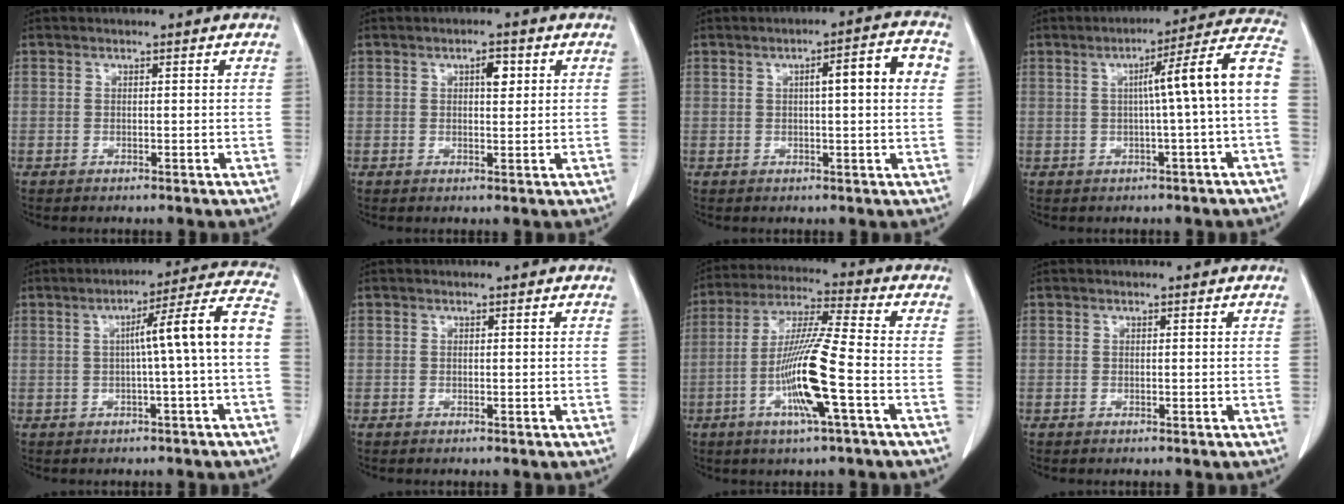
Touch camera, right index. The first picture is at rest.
{"total": 2.5, "force": [0.9, 1.0, 2.1], "torque": [-0.034, 0.000, 0.014]}
{"total": 6.8, "force": [1.3, 0.6, 6.6], "torque": [-0.093, 0.019, 0.012]}
{"total": 11.0, "force": [-0.1, -1.3, 10.9], "torque": [-0.144, 0.027, -0.006]}
{"total": 10.3, "force": [-0.5, -1.3, 10.2], "torque": [-0.140, 0.024, -0.009]}
{"total": 0.0}
{"total": 12.6, "force": [-3.8, -0.2, 12.0], "torque": [-0.237, -0.007, -0.077]}
{"total": 0.0}